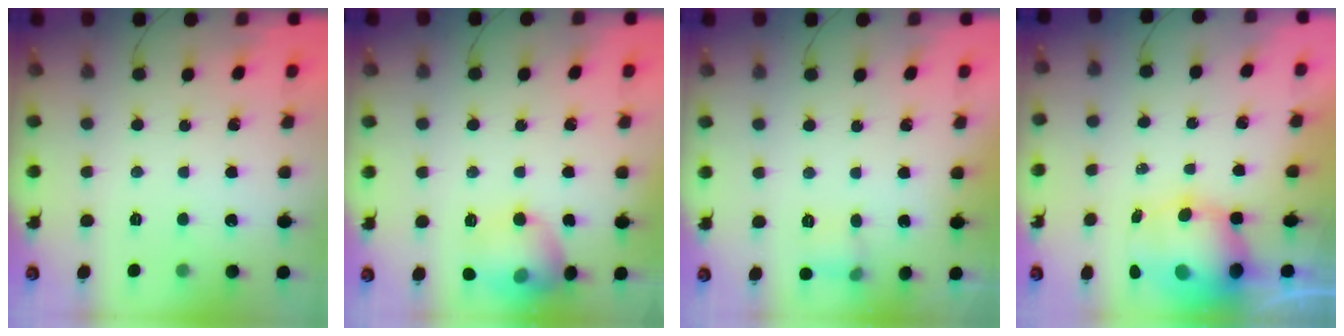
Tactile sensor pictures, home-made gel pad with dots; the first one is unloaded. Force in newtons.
{"total": 12.8, "press": 12.8, "slide": 1.4}
{"total": 7.5, "press": 7.4, "slide": 1.3}
{"total": 9.5, "press": 9.2, "slide": 2.5}